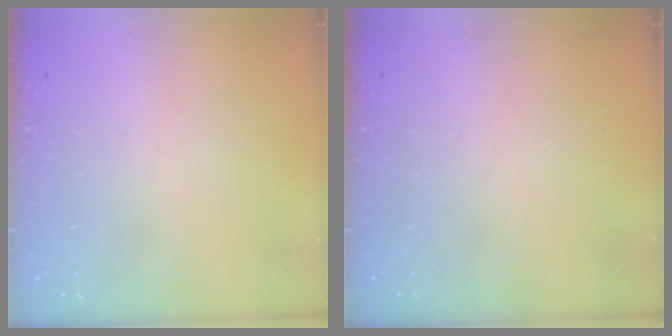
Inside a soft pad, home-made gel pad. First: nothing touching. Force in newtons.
{"total": 0.0}